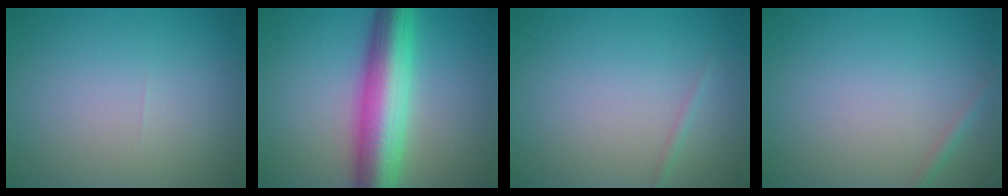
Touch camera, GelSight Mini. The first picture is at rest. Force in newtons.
{"total": 9.4, "press": 9.4, "slide": 0.4}
{"total": 0.6, "press": 0.6, "slide": 0.1}
{"total": 0.8, "press": 0.7, "slide": 0.1}